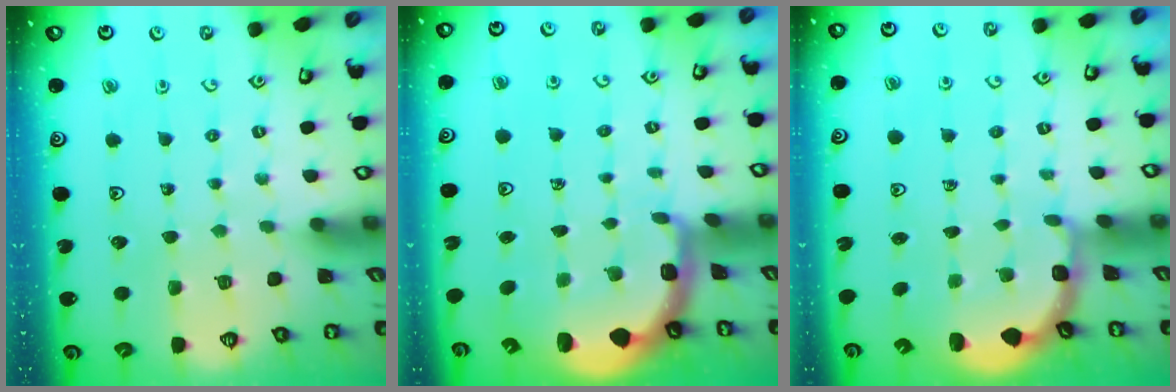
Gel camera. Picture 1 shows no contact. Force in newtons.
{"total": 2.1, "press": 1.9, "slide": 0.8}
{"total": 2.5, "press": 1.9, "slide": 1.6}